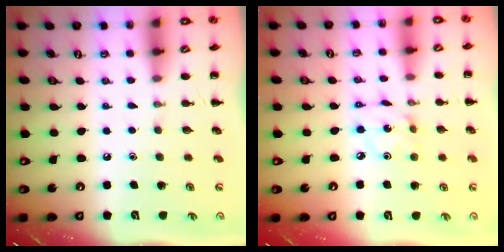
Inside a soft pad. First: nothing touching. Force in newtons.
{"total": 2.4, "press": 2.4, "slide": 0.4}